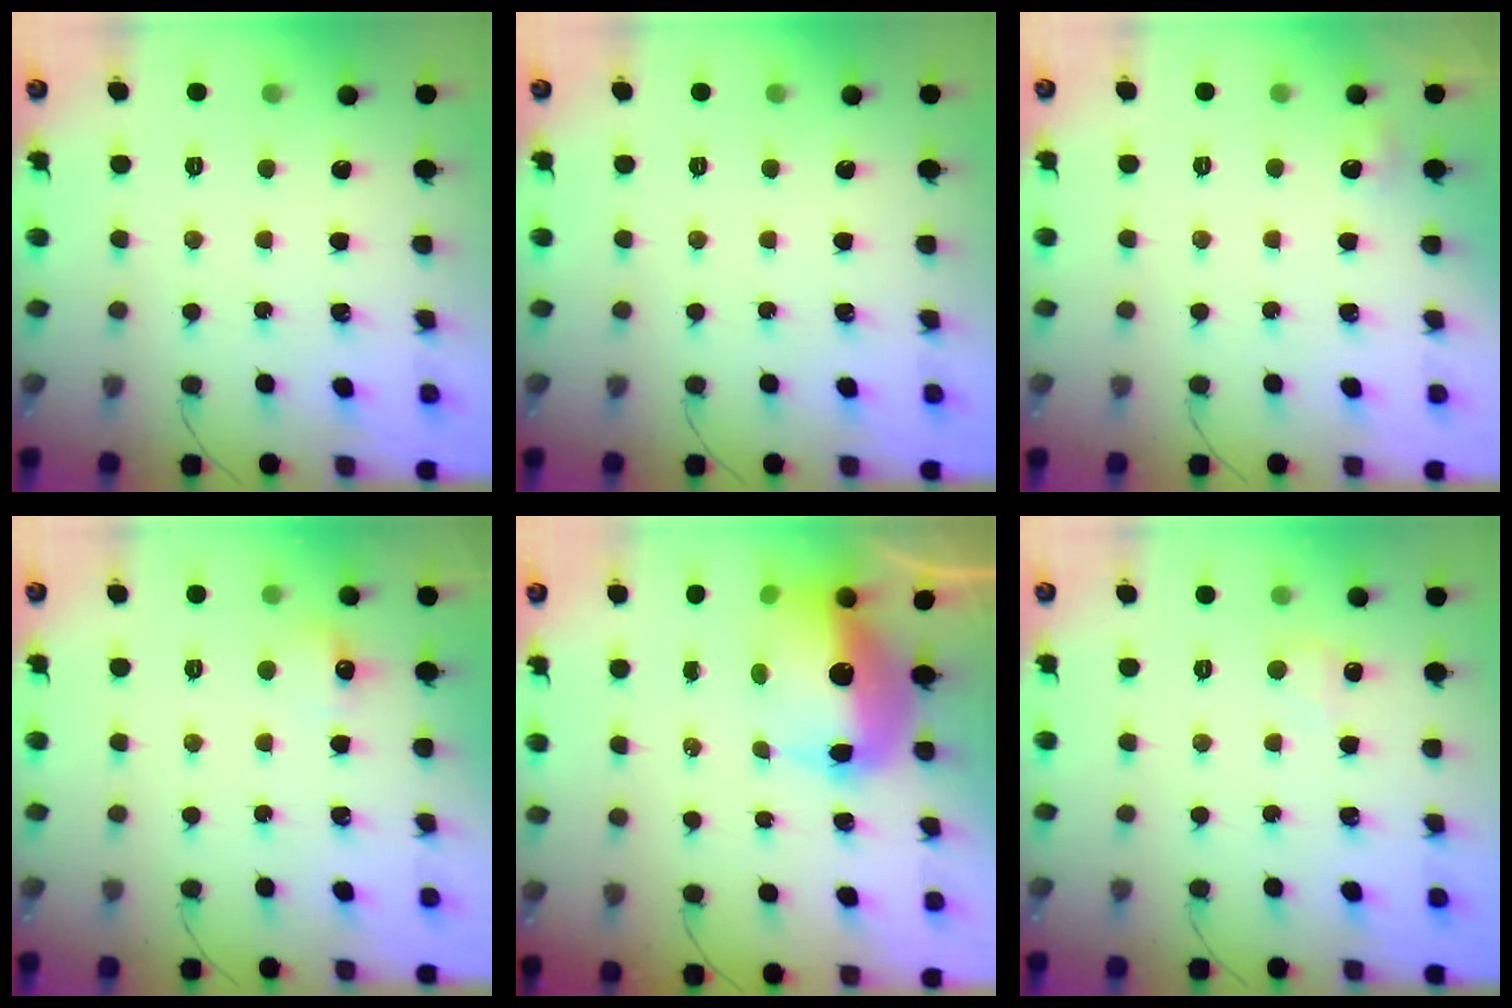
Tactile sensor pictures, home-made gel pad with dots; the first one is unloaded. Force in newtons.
{"total": 0.0}
{"total": 4.2, "press": 4.0, "slide": 1.4}
{"total": 5.9, "press": 5.7, "slide": 1.6}
{"total": 11.6, "press": 11.4, "slide": 2.2}
{"total": 5.3, "press": 5.0, "slide": 1.5}